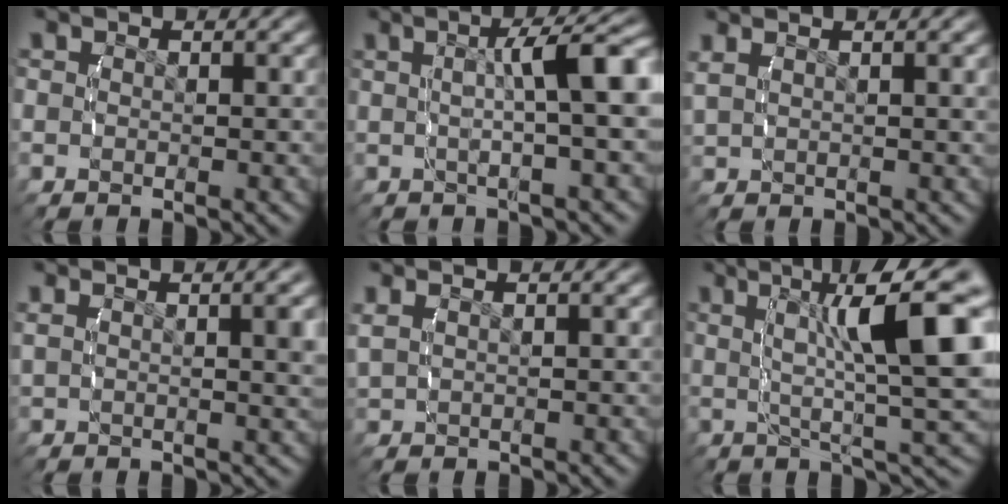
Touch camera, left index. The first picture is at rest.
{"total": 5.7, "force": [0.6, 1.5, 5.4], "torque": [-0.070, 0.026, 0.007]}
{"total": 2.8, "force": [1.7, 1.1, 1.9], "torque": [-0.028, 0.023, 0.026]}
{"total": 5.0, "force": [2.5, 1.6, 4.1], "torque": [-0.037, 0.028, 0.034]}
{"total": 2.0, "force": [1.0, 1.1, 1.3], "torque": [-0.025, 0.017, 0.019]}
{"total": 10.6, "force": [2.8, 2.5, 9.9], "torque": [-0.124, 0.028, 0.036]}